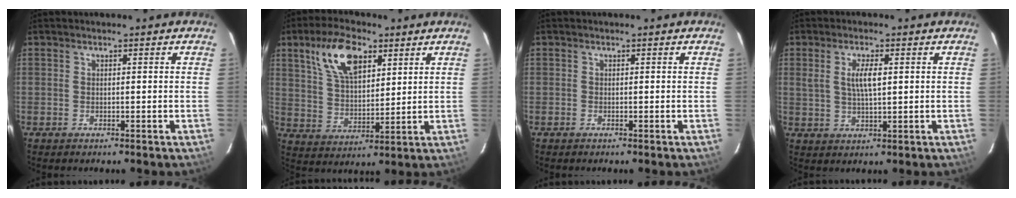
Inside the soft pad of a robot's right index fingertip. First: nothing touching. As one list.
[{"total": 12.5, "force": [6.5, 6.0, 8.9], "torque": [-0.166, 0.020, 0.126]}, {"total": 0.0}, {"total": 4.9, "force": [1.1, 1.5, 4.5], "torque": [-0.085, 0.000, 0.025]}]